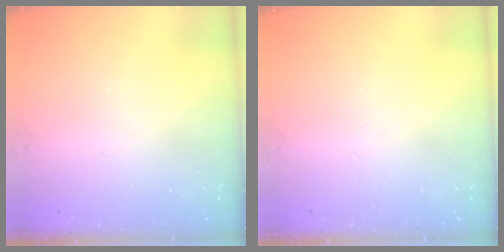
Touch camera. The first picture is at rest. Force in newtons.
{"total": 0.0}